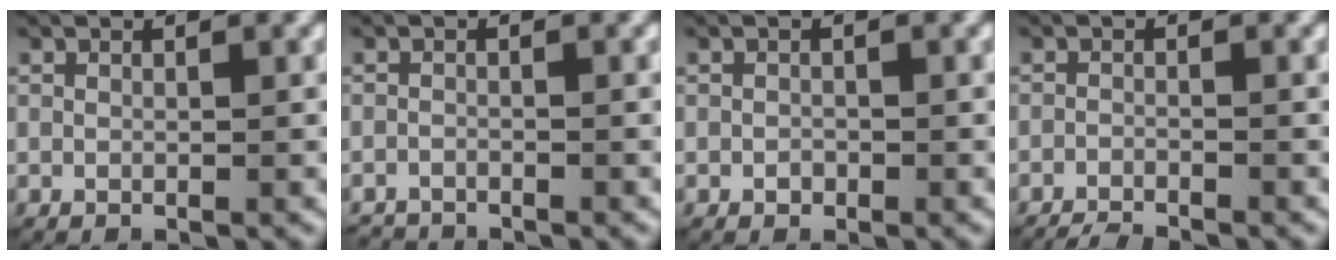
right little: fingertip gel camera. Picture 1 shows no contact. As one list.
[{"total": 1.7, "force": [-1.7, 0.3, -0.1], "torque": [-0.002, -0.011, -0.028]}, {"total": 0.7, "force": [-0.4, 0.6, 0.1], "torque": [0.001, -0.001, -0.008]}, {"total": 3.7, "force": [-3.6, 0.9, 0.5], "torque": [-0.012, -0.015, -0.056]}]